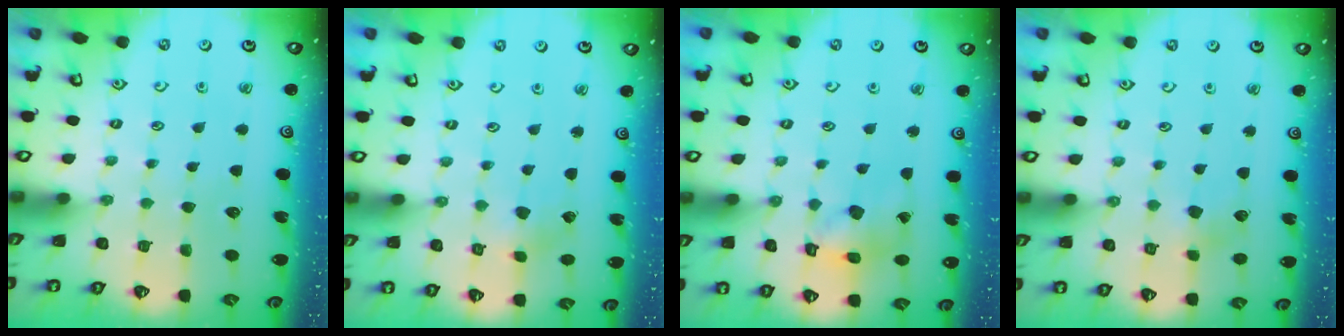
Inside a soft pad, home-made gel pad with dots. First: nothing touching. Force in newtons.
{"total": 1.8, "press": 1.8, "slide": 0.2}
{"total": 10.8, "press": 10.7, "slide": 1.1}
{"total": 4.0, "press": 4.0, "slide": 0.5}